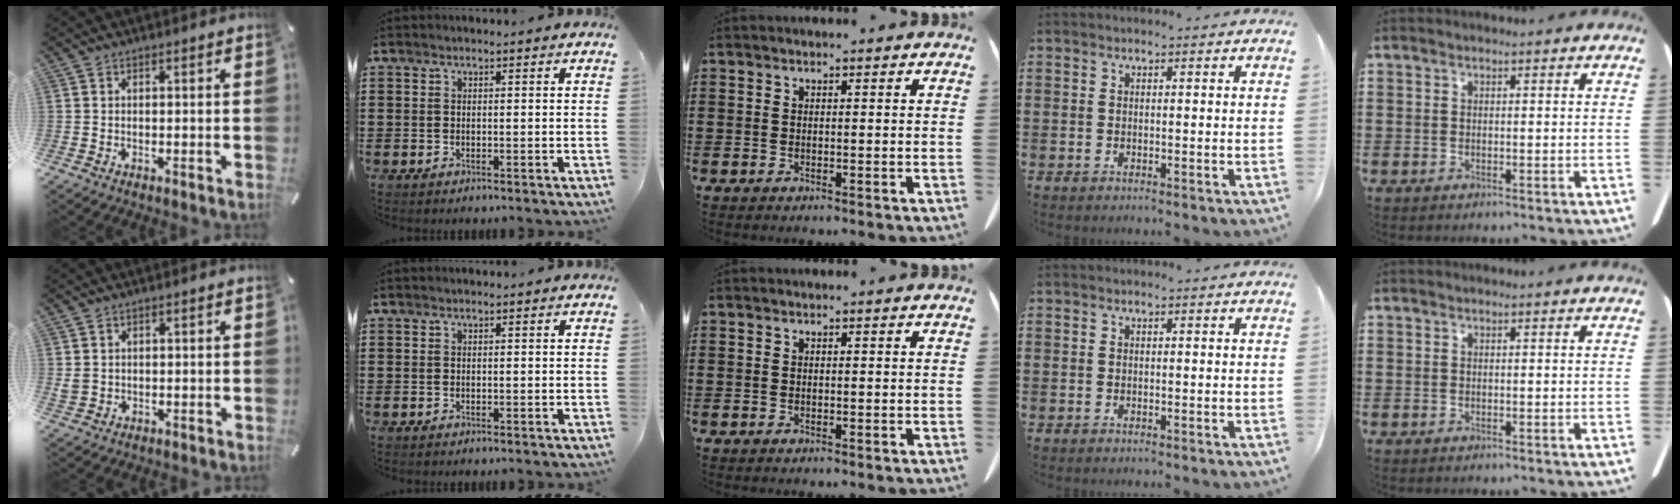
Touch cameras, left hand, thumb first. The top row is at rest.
{"thumb": {"total": 2.2, "force": [0.3, 2.1, 0.7], "torque": [-0.015, 0.004, 0.005]}}